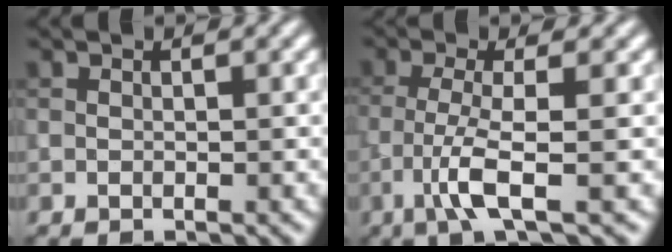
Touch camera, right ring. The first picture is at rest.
{"total": 4.2, "force": [-1.4, 0.6, 3.9], "torque": [-0.079, -0.002, -0.036]}